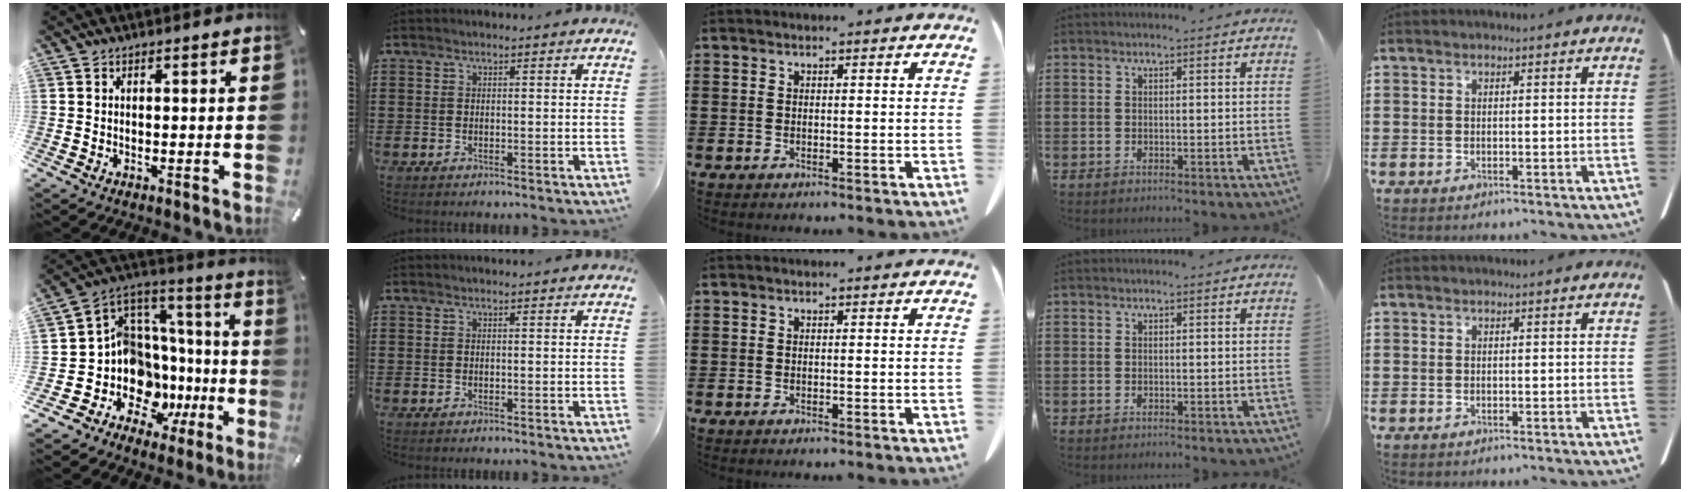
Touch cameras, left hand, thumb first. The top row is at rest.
{"thumb": {"total": 12.3, "force": [-4.4, 10.7, 4.3], "torque": [-0.095, -0.044, -0.061]}}